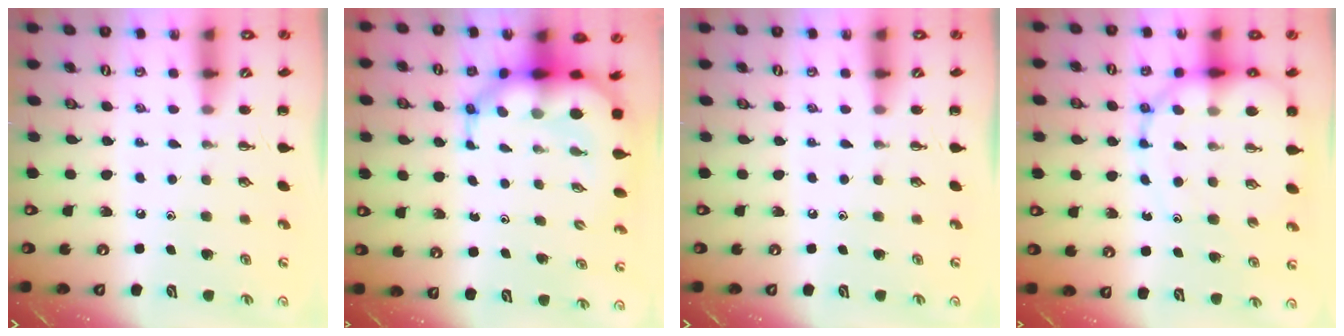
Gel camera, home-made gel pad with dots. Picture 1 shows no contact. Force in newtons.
{"total": 9.5, "press": 9.2, "slide": 2.5}
{"total": 0.0}
{"total": 13.3, "press": 12.9, "slide": 3.3}